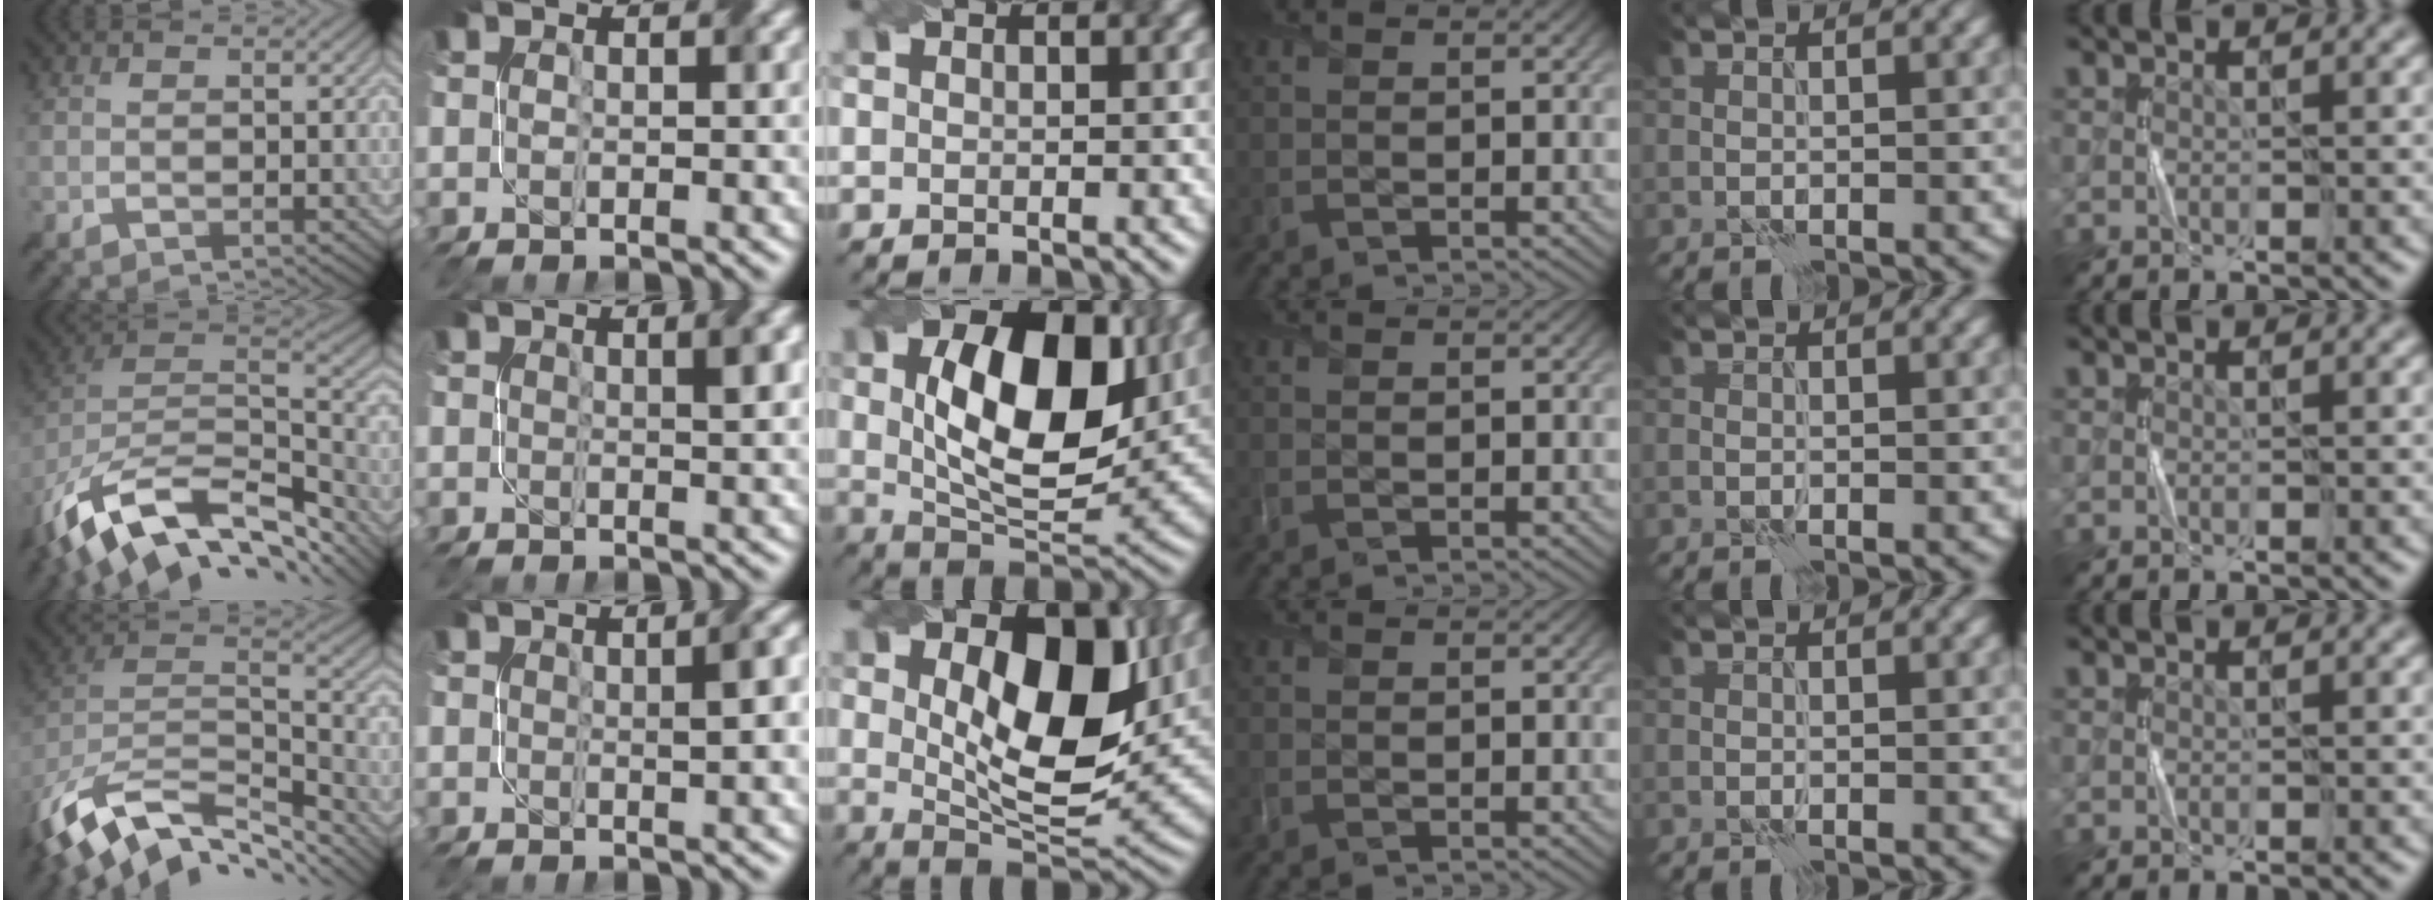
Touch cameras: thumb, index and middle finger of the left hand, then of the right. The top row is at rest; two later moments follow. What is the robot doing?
{"motion": "twist", "object": "screw"}